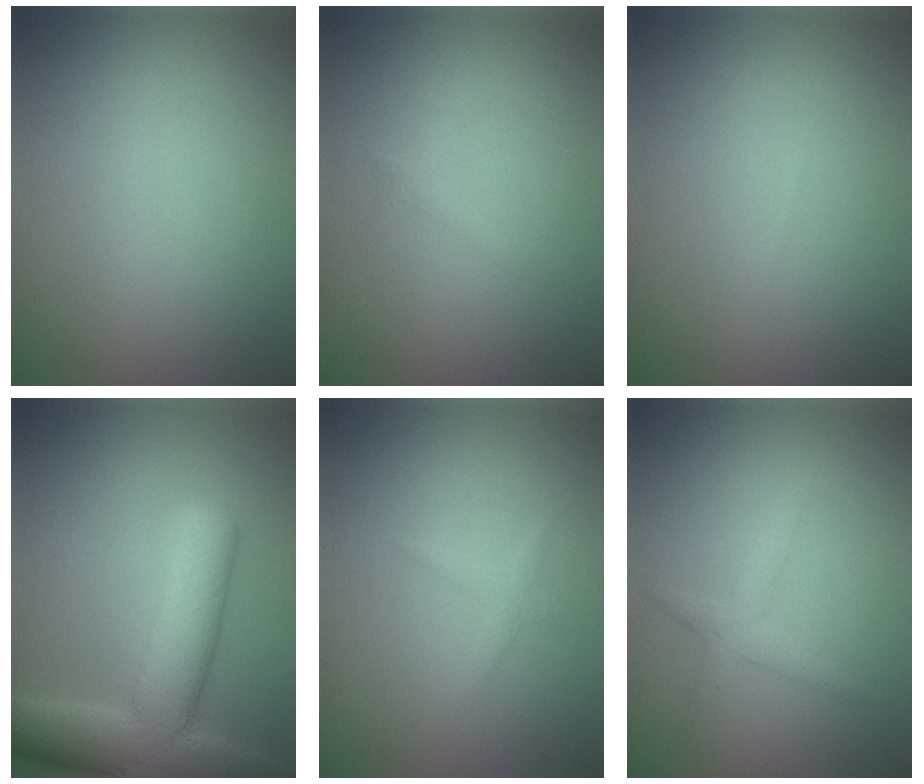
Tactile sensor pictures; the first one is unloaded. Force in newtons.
{"total": 0.7, "press": 0.7, "slide": 0.1}
{"total": 0.0}
{"total": 10.0, "press": 9.9, "slide": 0.8}
{"total": 1.0, "press": 1.0, "slide": 0.1}
{"total": 1.8, "press": 1.8, "slide": 0.0}